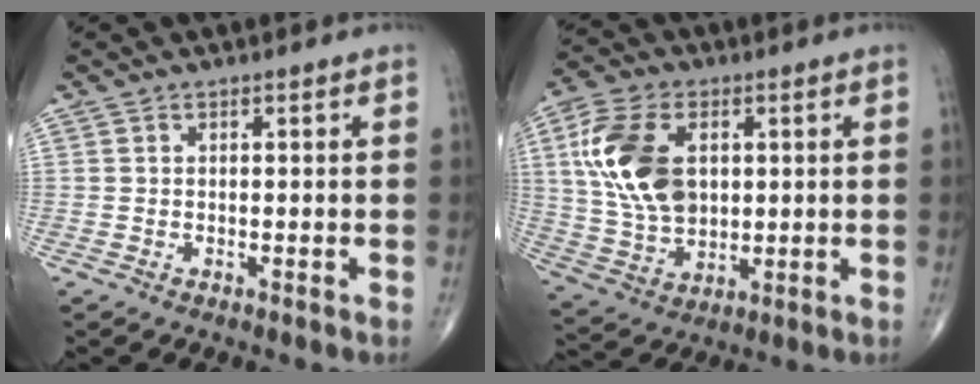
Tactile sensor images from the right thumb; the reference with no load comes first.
{"total": 15.8, "force": [3.5, 10.1, 11.7], "torque": [-0.221, -0.004, 0.071]}